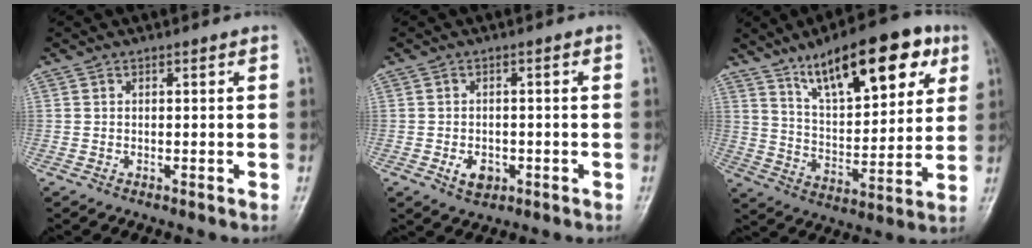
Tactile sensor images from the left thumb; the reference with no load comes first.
{"total": 3.6, "force": [-1.3, 2.6, 2.2], "torque": [-0.028, 0.003, -0.017]}
{"total": 19.9, "force": [10.9, 7.9, 14.7], "torque": [-0.180, -0.034, 0.178]}